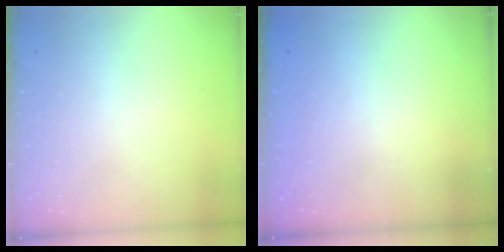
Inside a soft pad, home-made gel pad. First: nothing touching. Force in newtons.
{"total": 2.6, "press": 2.5, "slide": 0.8}